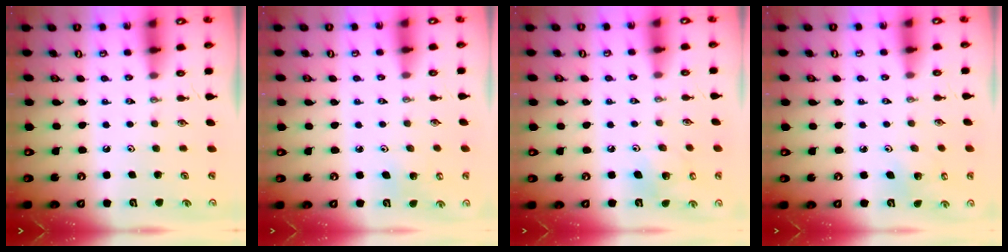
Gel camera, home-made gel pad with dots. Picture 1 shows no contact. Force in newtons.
{"total": 4.5, "press": 4.3, "slide": 1.2}
{"total": 6.5, "press": 6.1, "slide": 2.4}
{"total": 3.7, "press": 3.7, "slide": 0.2}